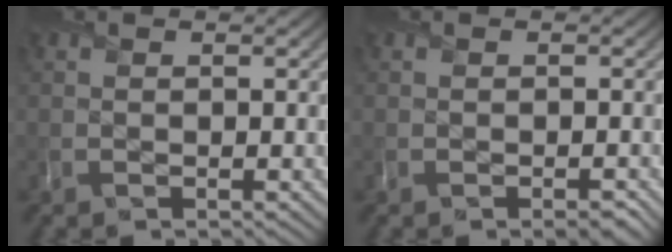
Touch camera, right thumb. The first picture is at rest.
{"total": 1.1, "force": [-0.8, 0.2, 0.8], "torque": [-0.008, -0.004, -0.013]}